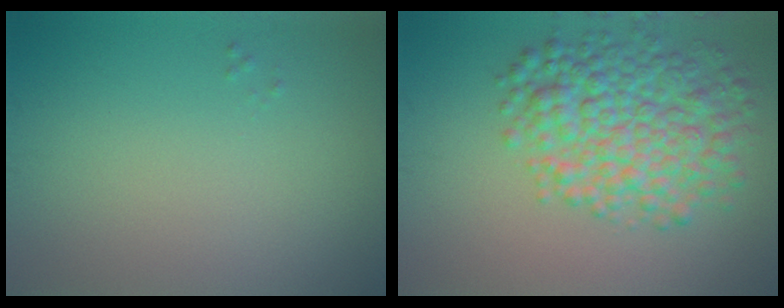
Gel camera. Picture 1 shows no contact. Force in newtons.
{"total": 7.1, "press": 7.1, "slide": 0.1}